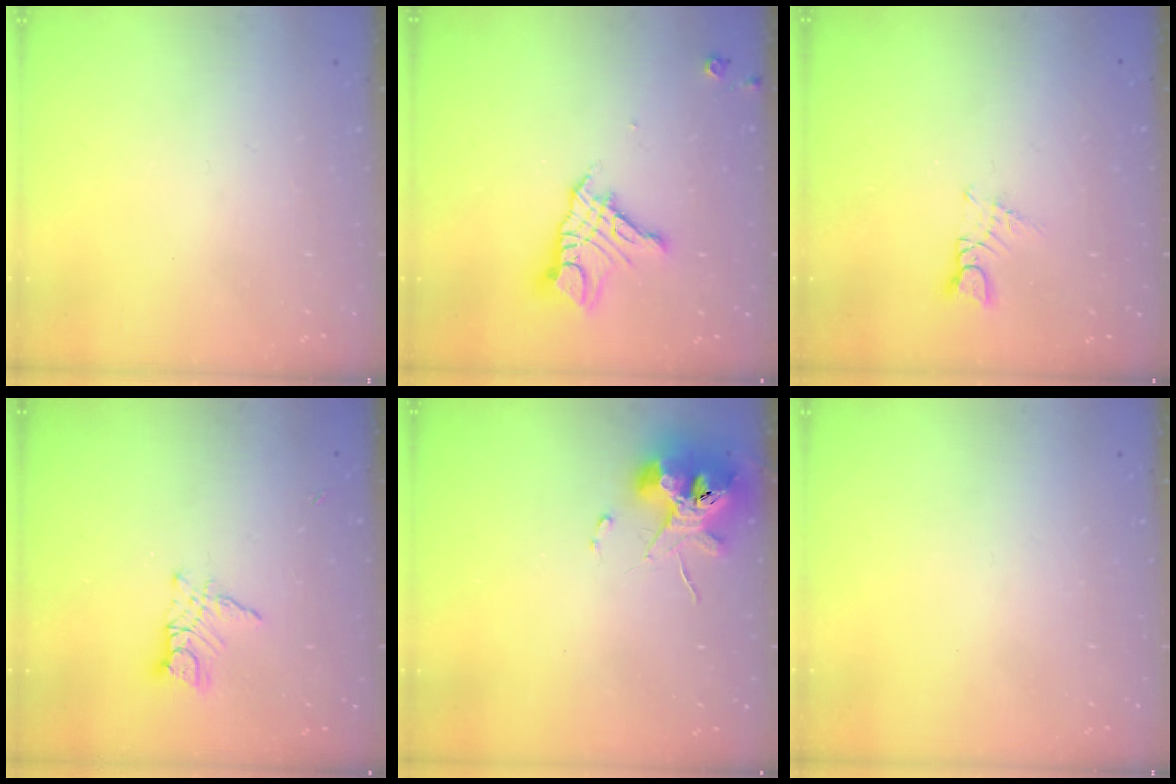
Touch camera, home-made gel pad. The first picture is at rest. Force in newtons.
{"total": 11.7, "press": 11.6, "slide": 1.2}
{"total": 2.9, "press": 2.9, "slide": 0.3}
{"total": 9.1, "press": 9.0, "slide": 0.8}
{"total": 10.9, "press": 10.8, "slide": 1.6}
{"total": 0.0}